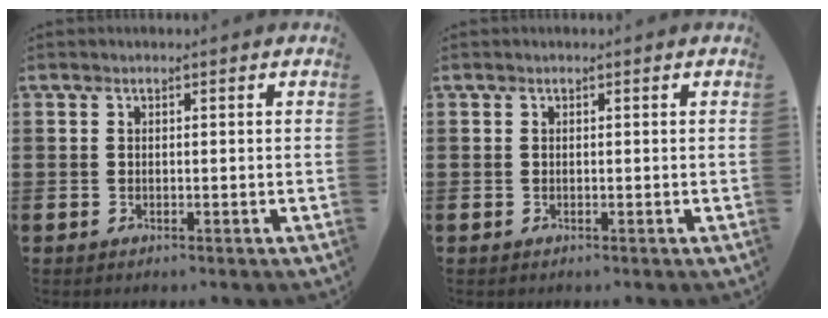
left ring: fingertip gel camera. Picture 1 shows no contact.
{"total": 0.0}